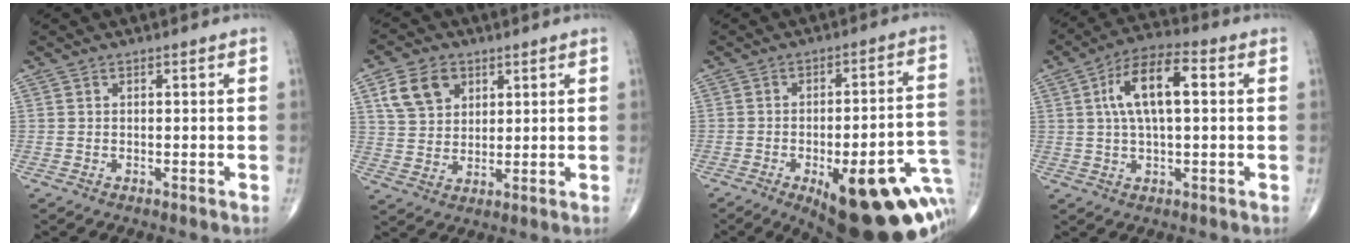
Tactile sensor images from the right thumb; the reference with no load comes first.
{"total": 8.8, "force": [3.9, 6.5, 4.5], "torque": [-0.064, -0.010, 0.077]}
{"total": 27.7, "force": [-10.2, 9.4, 23.9], "torque": [-0.230, 0.032, -0.119]}
{"total": 11.6, "force": [2.2, 4.8, 10.3], "torque": [-0.187, 0.022, 0.033]}